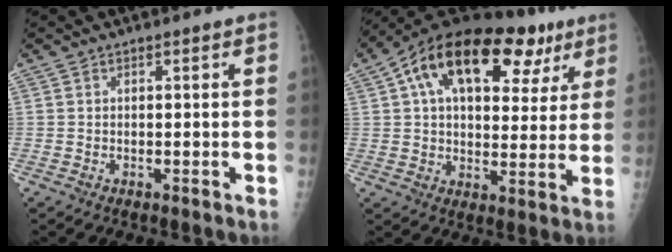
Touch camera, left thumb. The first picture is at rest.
{"total": 25.7, "force": [11.1, 13.7, 18.8], "torque": [-0.260, 0.037, 0.167]}